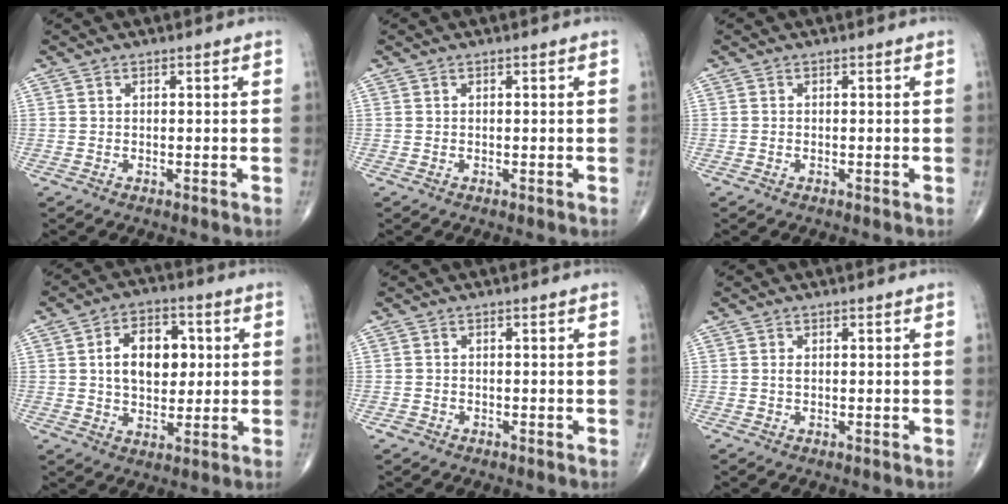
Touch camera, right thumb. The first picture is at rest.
{"total": 0.0}
{"total": 0.0}
{"total": 11.8, "force": [1.9, 7.8, 8.7], "torque": [-0.107, 0.006, 0.031]}
{"total": 1.1, "force": [-0.6, 0.9, 0.2], "torque": [-0.005, 0.006, -0.012]}
{"total": 0.7, "force": [0.1, 0.3, 0.6], "torque": [-0.016, 0.000, 0.002]}